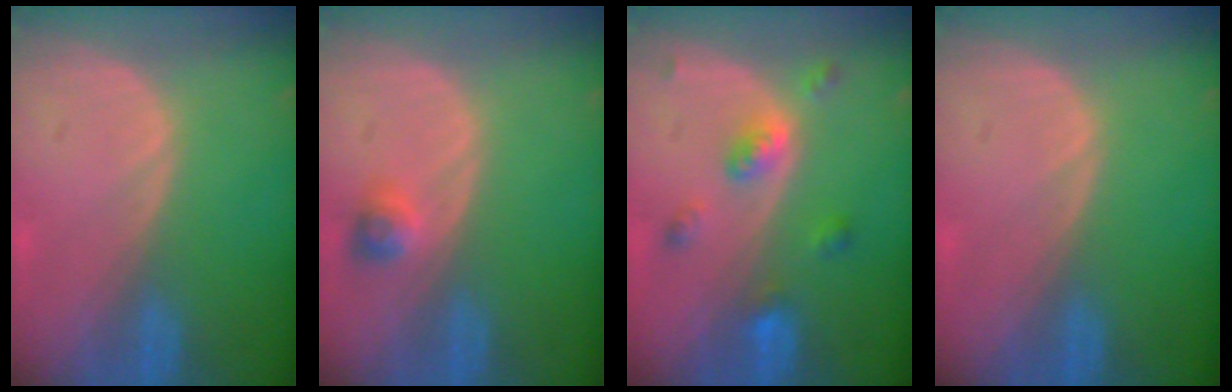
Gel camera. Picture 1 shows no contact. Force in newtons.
{"total": 2.3, "press": 2.2, "slide": 0.7}
{"total": 5.2, "press": 4.5, "slide": 2.6}
{"total": 0.0}